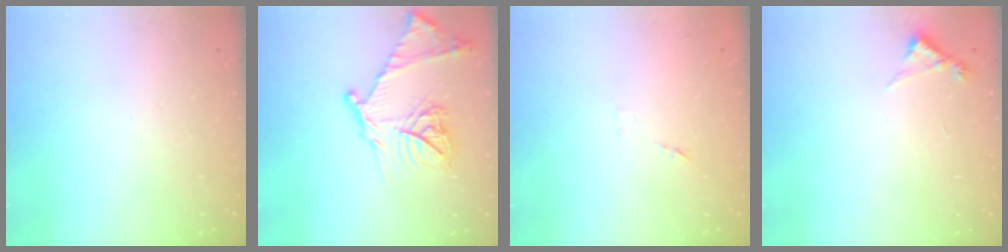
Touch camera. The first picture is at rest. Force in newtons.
{"total": 19.1, "press": 19.0, "slide": 1.7}
{"total": 6.0, "press": 6.0, "slide": 0.5}
{"total": 5.0, "press": 5.0, "slide": 0.5}